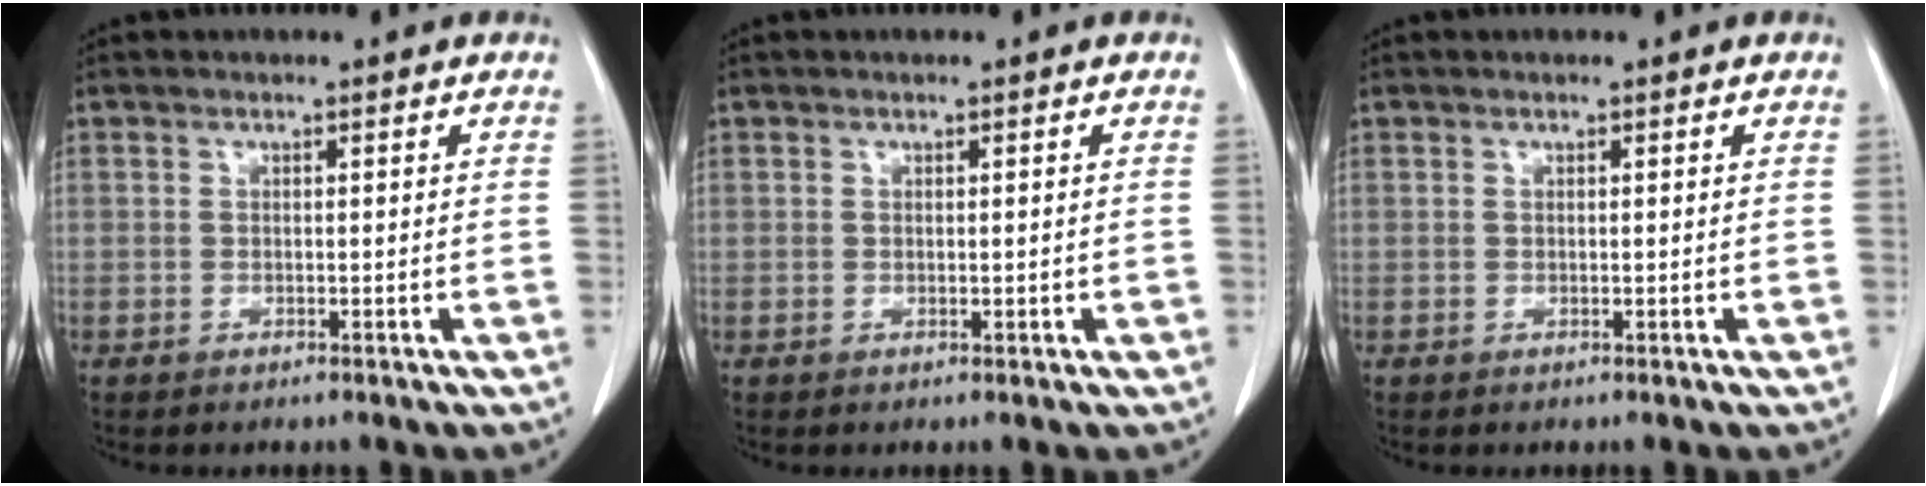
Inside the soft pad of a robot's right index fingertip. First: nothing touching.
{"total": 0.7, "force": [0.0, 0.6, 0.4], "torque": [-0.006, 0.000, 0.002]}
{"total": 0.0}